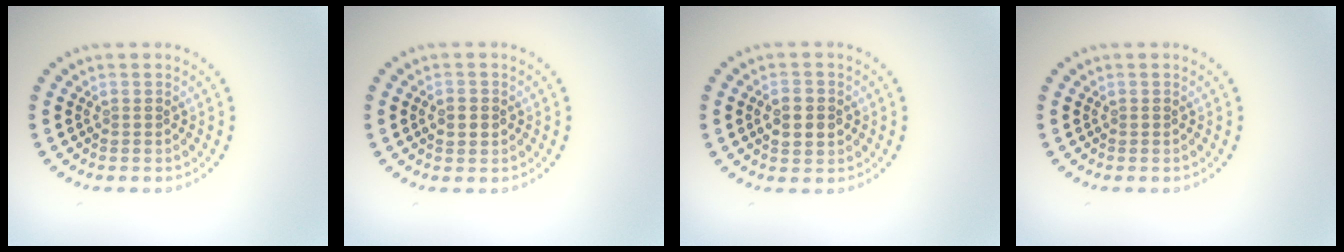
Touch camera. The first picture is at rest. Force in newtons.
{"total": 1.4, "press": 1.4, "slide": 0.2}
{"total": 2.7, "press": 2.7, "slide": 0.2}
{"total": 0.0}